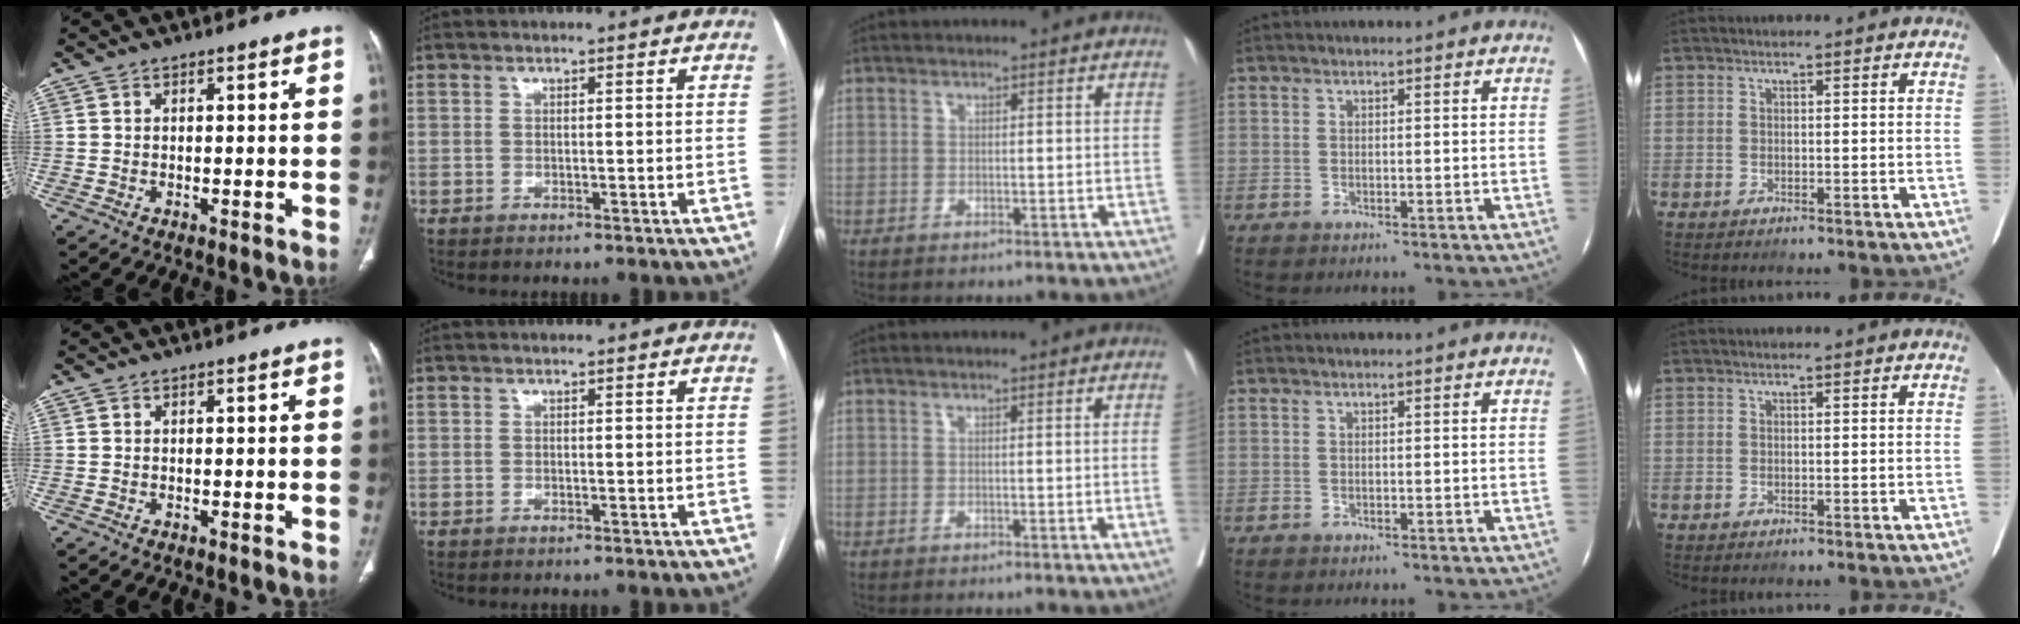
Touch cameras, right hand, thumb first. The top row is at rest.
{"middle": {"total": 1.0, "force": [-0.1, -0.4, 0.9], "torque": [-0.009, 0.000, 0.000]}}